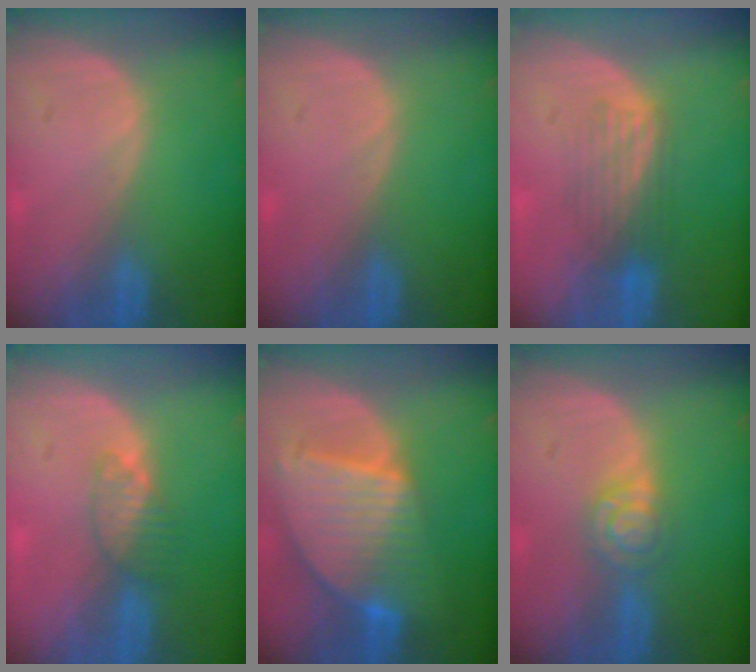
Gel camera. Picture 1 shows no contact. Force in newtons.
{"total": 0.0}
{"total": 4.1, "press": 4.1, "slide": 0.1}
{"total": 3.3, "press": 3.1, "slide": 1.3}
{"total": 9.5, "press": 8.2, "slide": 4.8}
{"total": 4.7, "press": 4.0, "slide": 2.5}